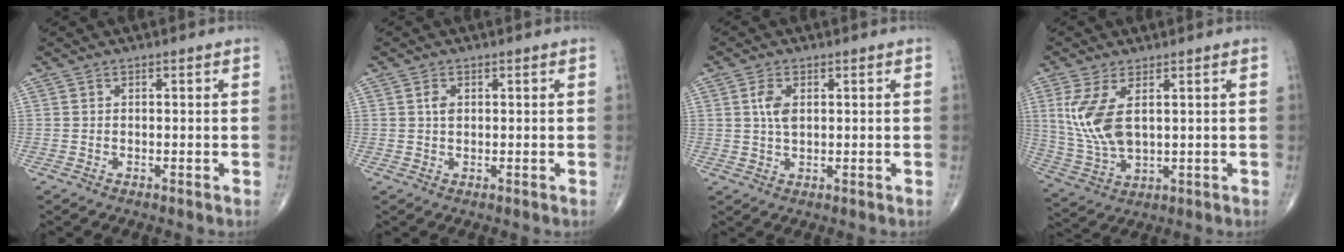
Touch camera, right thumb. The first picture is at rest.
{"total": 1.7, "force": [0.5, 1.1, 1.2], "torque": [-0.020, 0.000, 0.008]}
{"total": 3.9, "force": [1.0, 2.1, 3.1], "torque": [-0.063, -0.001, 0.020]}
{"total": 10.4, "force": [2.6, 5.0, 8.7], "torque": [-0.193, -0.011, 0.065]}